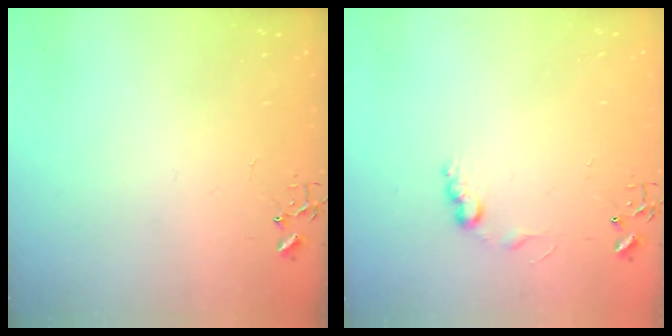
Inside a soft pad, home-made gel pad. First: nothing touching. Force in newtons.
{"total": 7.0, "press": 7.0, "slide": 0.2}